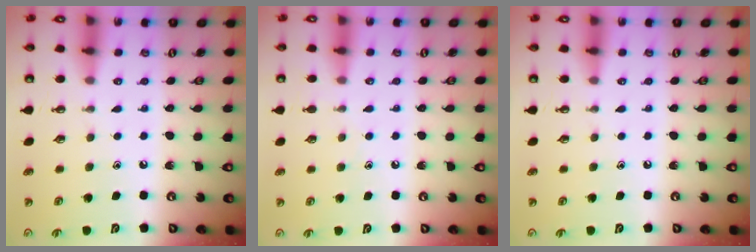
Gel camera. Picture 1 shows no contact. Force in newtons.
{"total": 4.8, "press": 4.7, "slide": 0.5}
{"total": 0.0}